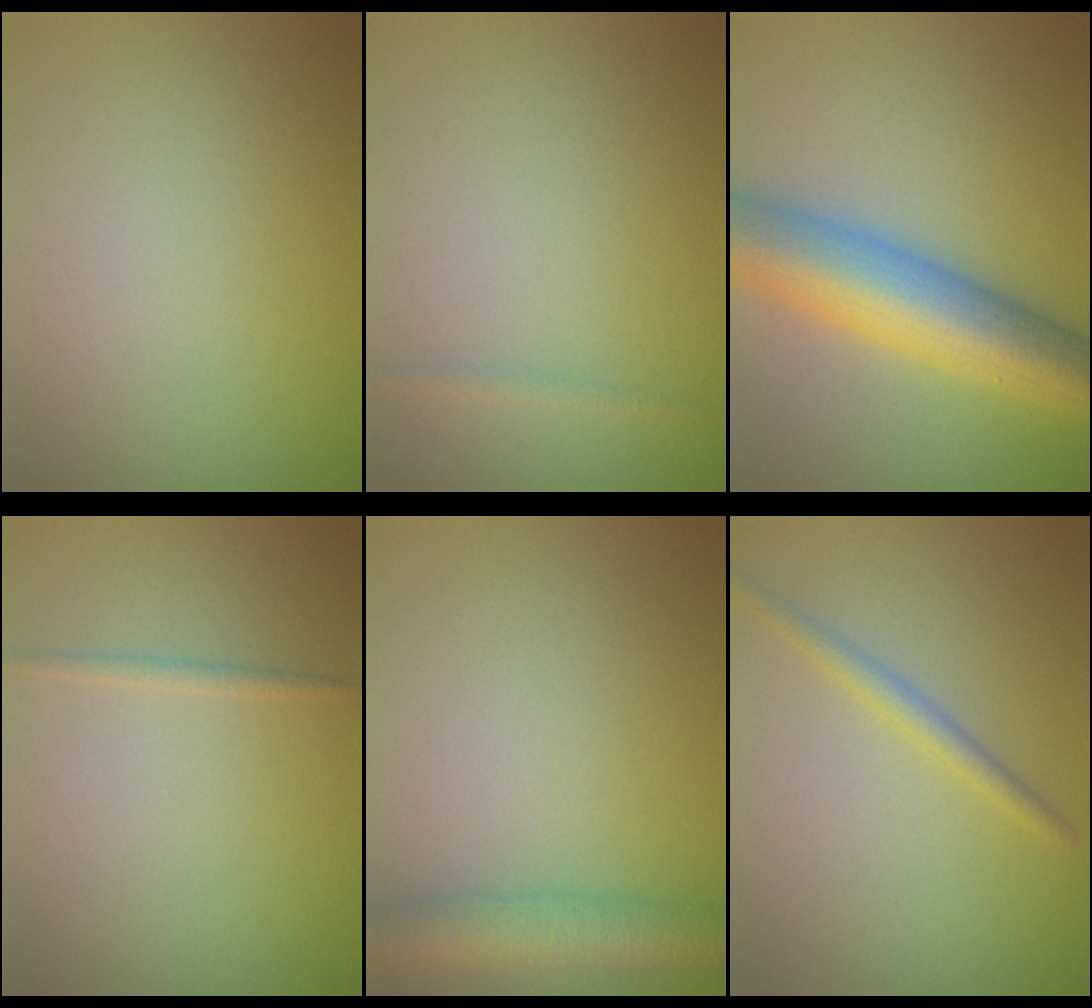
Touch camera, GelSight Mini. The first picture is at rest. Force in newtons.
{"total": 0.8, "press": 0.8, "slide": 0.0}
{"total": 11.2, "press": 11.2, "slide": 0.2}
{"total": 0.7, "press": 0.7, "slide": 0.0}
{"total": 5.4, "press": 5.4, "slide": 0.3}
{"total": 1.8, "press": 1.8, "slide": 0.0}